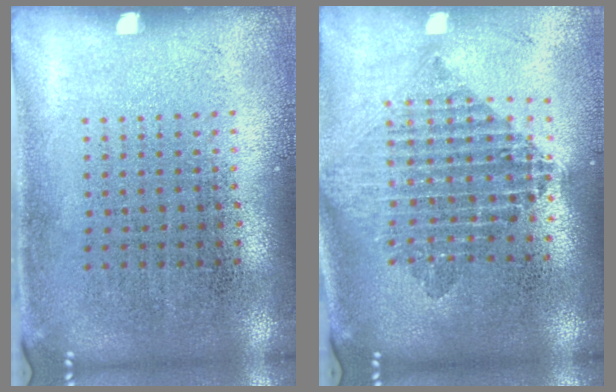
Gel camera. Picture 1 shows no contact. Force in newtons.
{"total": 2.1, "press": 1.7, "slide": 1.3}